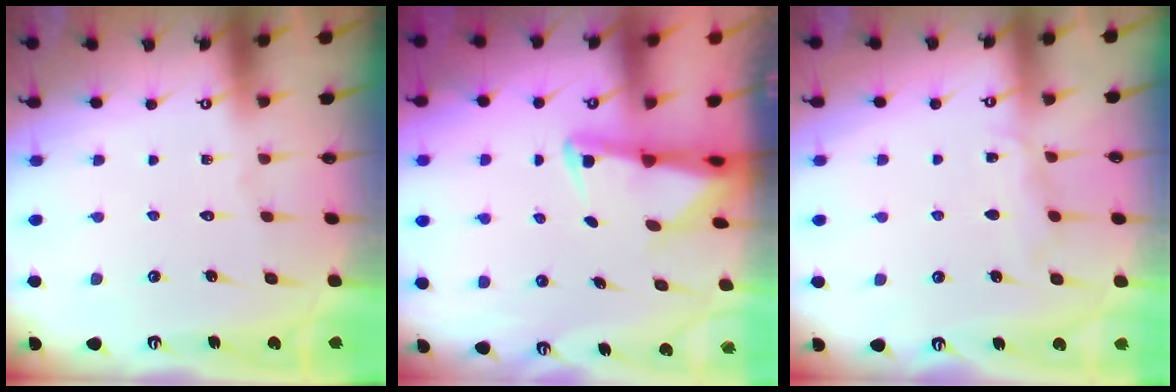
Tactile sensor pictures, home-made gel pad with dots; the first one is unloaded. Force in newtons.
{"total": 2.8, "press": 2.8, "slide": 0.6}
{"total": 5.2, "press": 5.2, "slide": 0.2}